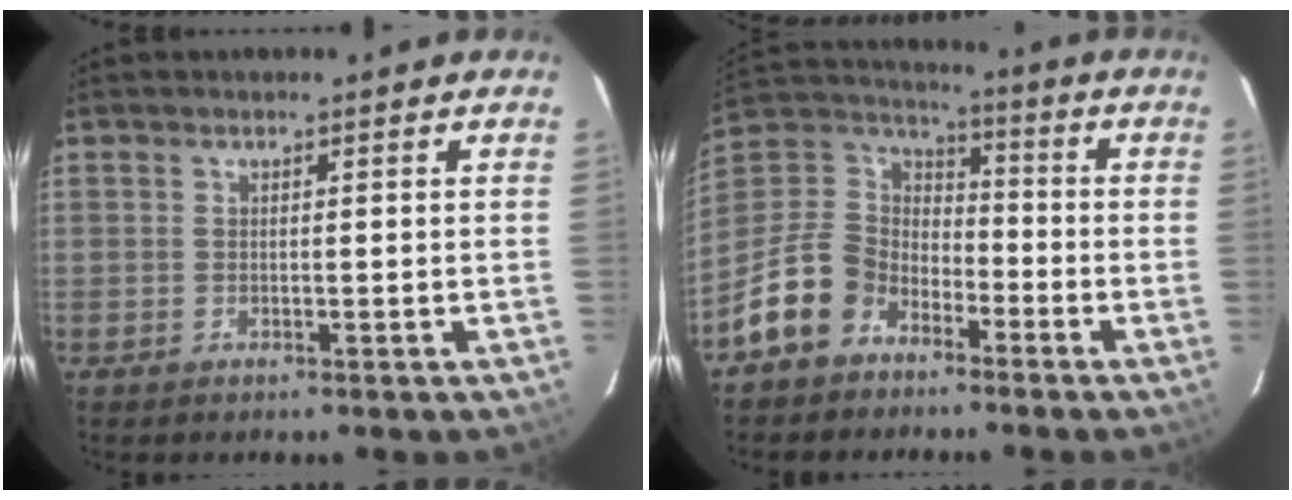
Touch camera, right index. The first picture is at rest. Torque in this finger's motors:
{"motor_torque": [0.64, -0.86, -0.23, -0.17]}